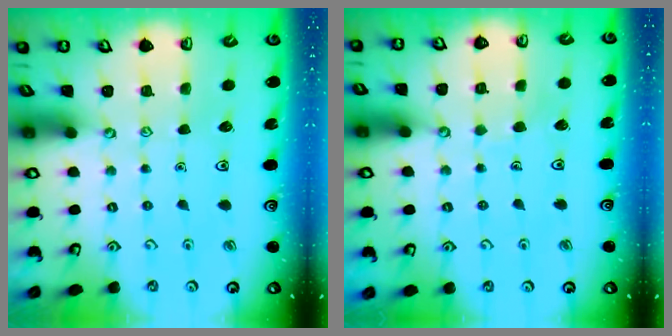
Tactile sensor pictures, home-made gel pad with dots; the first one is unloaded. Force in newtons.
{"total": 1.8, "press": 1.8, "slide": 0.0}